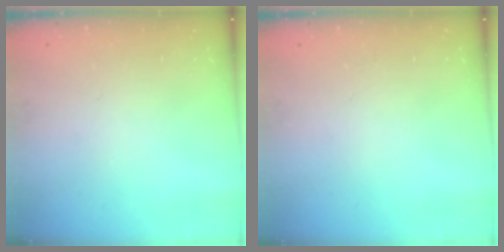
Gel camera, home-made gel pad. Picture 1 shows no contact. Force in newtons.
{"total": 0.0}